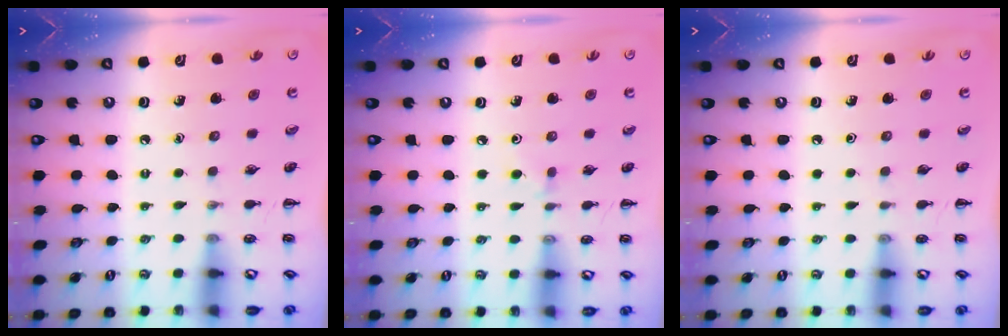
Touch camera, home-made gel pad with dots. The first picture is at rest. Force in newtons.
{"total": 3.8, "press": 3.5, "slide": 1.4}
{"total": 0.0}